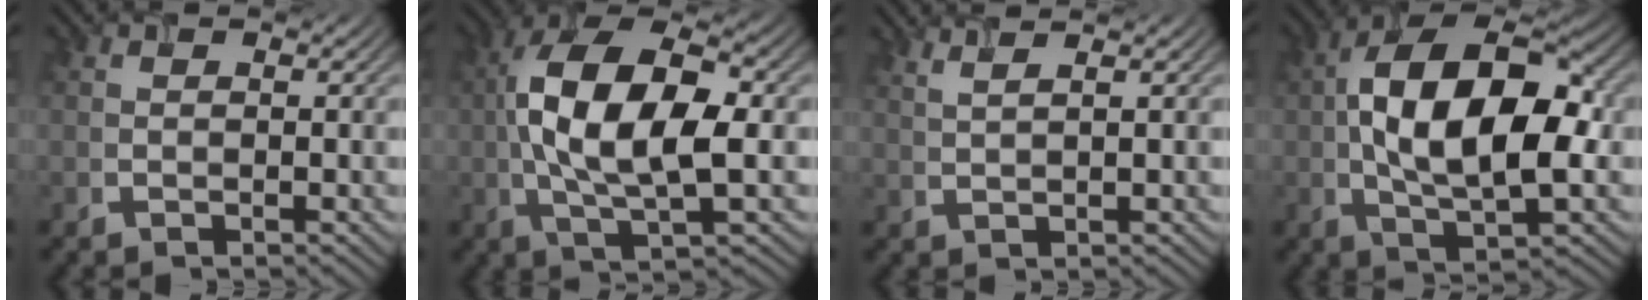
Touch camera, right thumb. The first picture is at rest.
{"total": 14.2, "force": [0.2, 6.4, 12.7], "torque": [-0.251, 0.009, 0.003]}
{"total": 3.1, "force": [2.2, 0.8, 2.1], "torque": [-0.027, 0.008, 0.027]}
{"total": 15.5, "force": [0.7, 7.7, 13.4], "torque": [-0.237, 0.017, 0.006]}